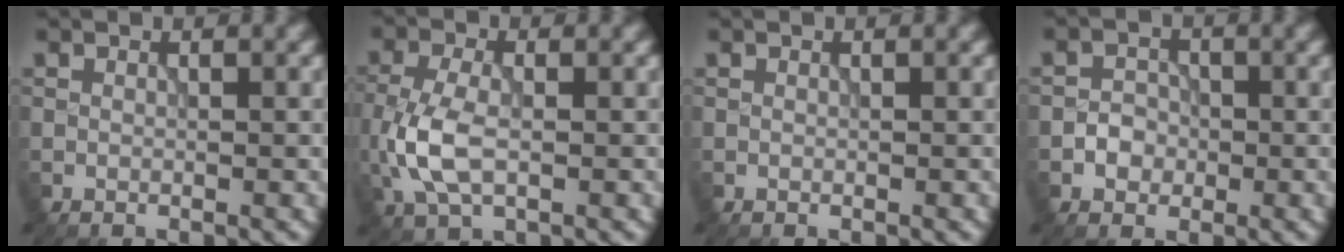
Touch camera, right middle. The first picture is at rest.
{"total": 5.0, "force": [-1.0, 2.8, 4.0], "torque": [-0.103, -0.005, -0.023]}
{"total": 0.0}
{"total": 1.9, "force": [-0.6, 1.7, 0.7], "torque": [-0.005, 0.002, -0.013]}